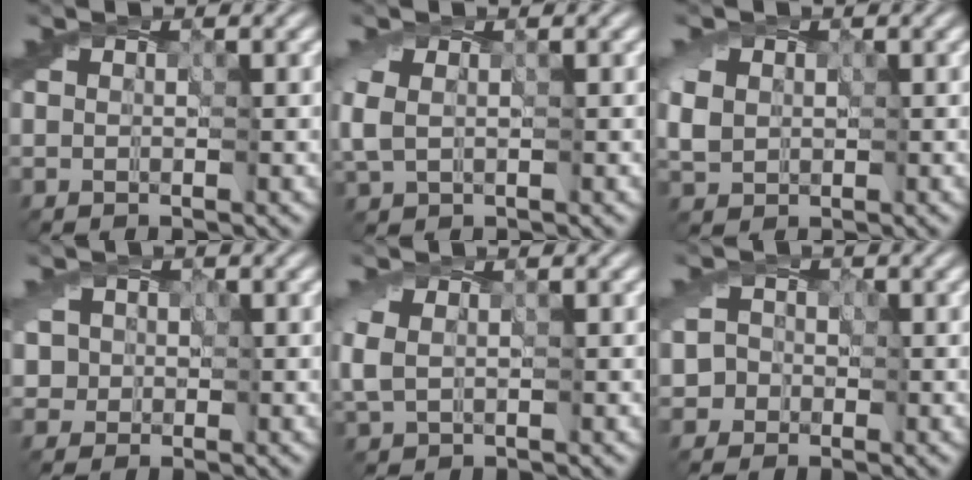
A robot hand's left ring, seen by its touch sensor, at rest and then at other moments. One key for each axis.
{"total": 2.2, "fx": 0.3, "fy": 1.5, "fz": 1.6, "tx": -0.051, "ty": 0.002, "tz": 0.002}
{"total": 2.7, "fx": 0.2, "fy": 2.4, "fz": 1.3, "tx": -0.037, "ty": 0.004, "tz": 0.000}
{"total": 2.4, "fx": 0.5, "fy": 2.3, "fz": 0.1, "tx": 0.019, "ty": 0.020, "tz": -0.018}
{"total": 2.1, "fx": 0.4, "fy": 1.4, "fz": 1.5, "tx": -0.049, "ty": 0.003, "tz": 0.005}
{"total": 2.5, "fx": -1.0, "fy": 2.3, "fz": -0.2, "tx": 0.033, "ty": 0.013, "tz": -0.028}